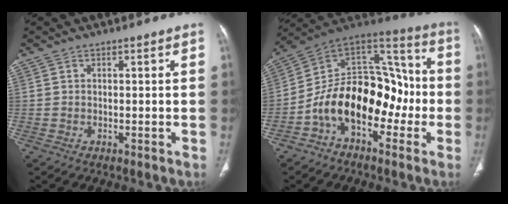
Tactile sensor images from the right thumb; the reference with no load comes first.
{"total": 19.1, "force": [-5.7, 11.9, 13.9], "torque": [-0.193, 0.084, -0.101]}